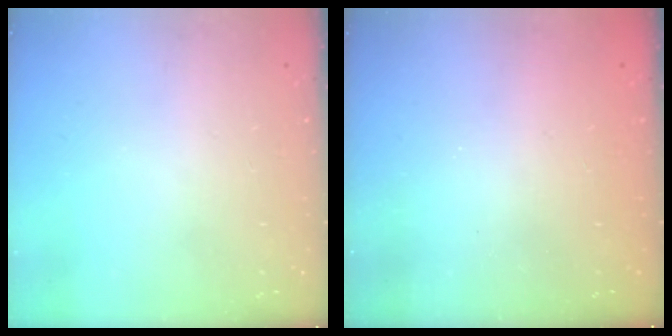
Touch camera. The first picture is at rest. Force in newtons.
{"total": 2.5, "press": 2.4, "slide": 0.8}